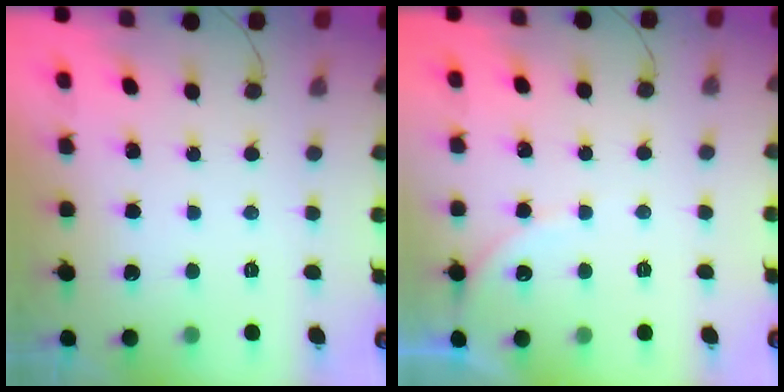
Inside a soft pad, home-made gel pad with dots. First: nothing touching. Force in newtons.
{"total": 3.8, "press": 3.7, "slide": 0.6}